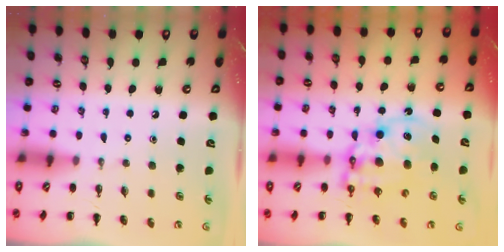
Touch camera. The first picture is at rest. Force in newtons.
{"total": 11.4, "press": 11.1, "slide": 2.8}